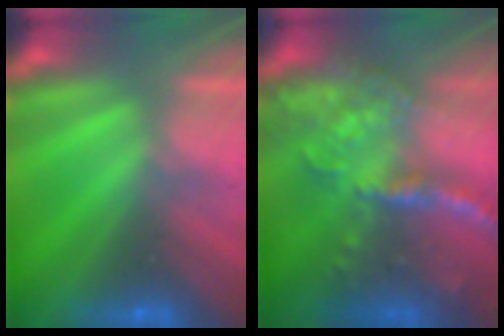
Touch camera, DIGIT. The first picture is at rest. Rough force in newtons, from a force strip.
{"total": 6.1}